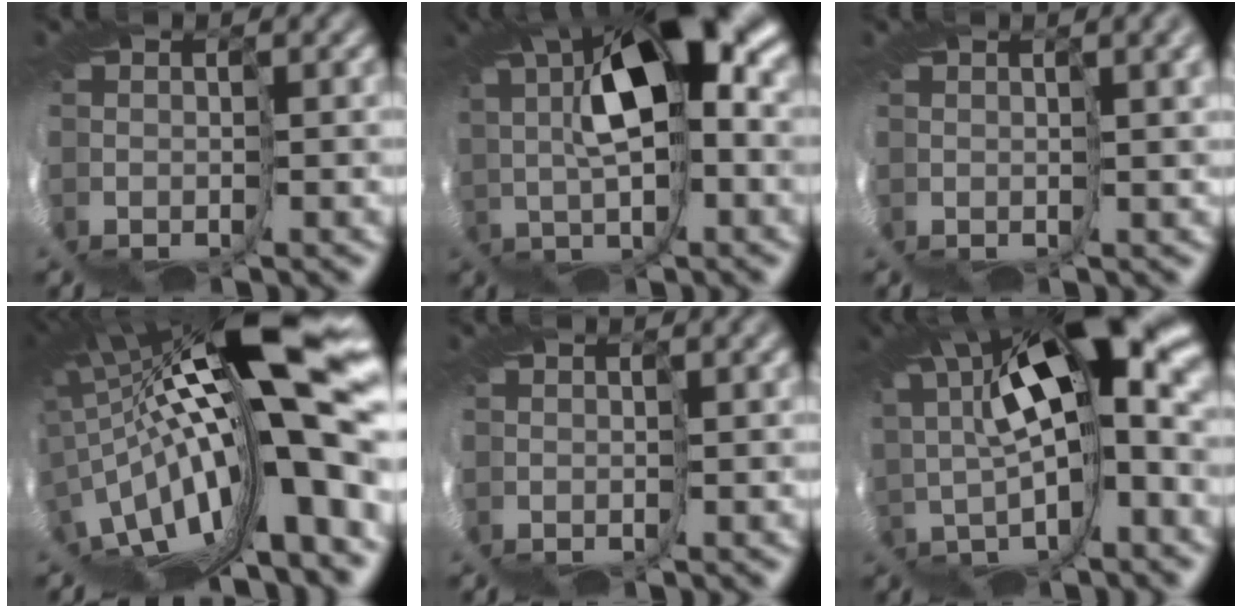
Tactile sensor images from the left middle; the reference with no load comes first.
{"total": 8.1, "force": [5.1, -0.3, 6.3], "torque": [-0.108, 0.024, 0.073]}
{"total": 5.0, "force": [2.5, 1.0, 4.2], "torque": [-0.077, 0.000, 0.062]}
{"total": 14.9, "force": [3.9, 2.3, 14.1], "torque": [-0.224, 0.002, 0.060]}
{"total": 0.6, "force": [0.0, -0.1, 0.6], "torque": [-0.010, 0.003, 0.008]}
{"total": 10.2, "force": [5.5, 0.3, 8.5], "torque": [-0.152, 0.021, 0.084]}